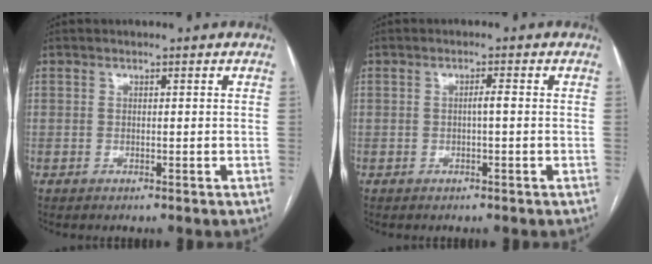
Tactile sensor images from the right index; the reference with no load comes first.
{"total": 1.2, "force": [-0.1, 0.0, 1.2], "torque": [-0.019, 0.002, -0.002]}